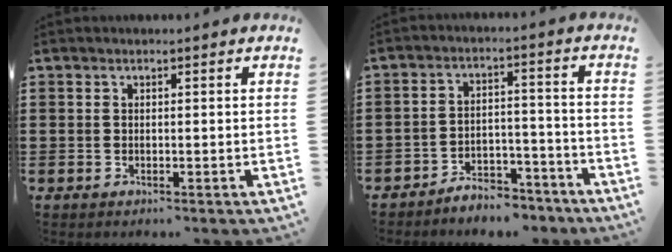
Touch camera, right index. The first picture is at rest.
{"total": 4.7, "force": [-4.5, 1.1, 0.4], "torque": [-0.009, 0.014, -0.091]}